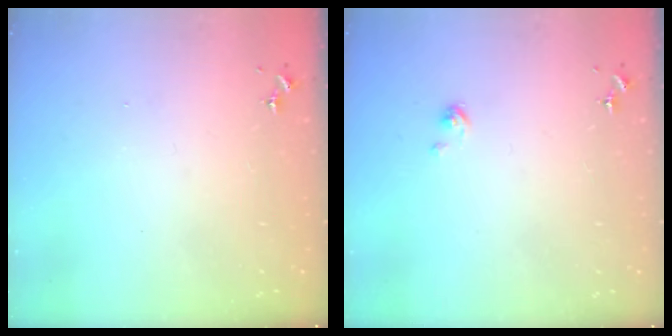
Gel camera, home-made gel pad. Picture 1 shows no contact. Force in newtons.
{"total": 2.4, "press": 2.4, "slide": 0.3}